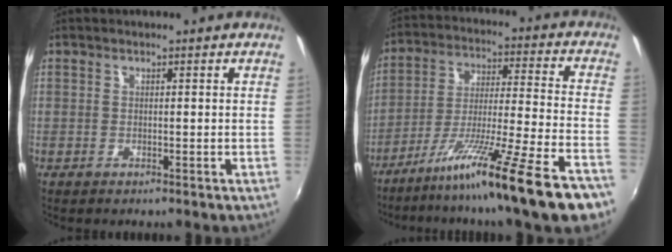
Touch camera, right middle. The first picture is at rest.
{"total": 21.1, "force": [-15.6, -1.7, 14.1], "torque": [-0.231, -0.063, -0.245]}